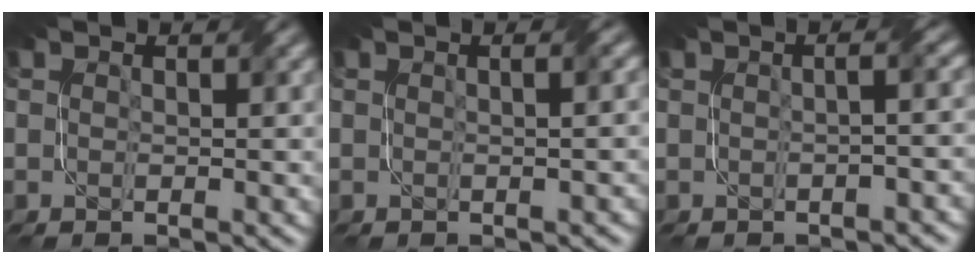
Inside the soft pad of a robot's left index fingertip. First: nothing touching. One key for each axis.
{"total": 3.3, "fx": 0.7, "fy": 1.6, "fz": 2.9, "tx": -0.009, "ty": 0.018, "tz": -0.012}
{"total": 4.0, "fx": 0.0, "fy": 1.9, "fz": 3.6, "tx": -0.015, "ty": 0.018, "tz": -0.010}